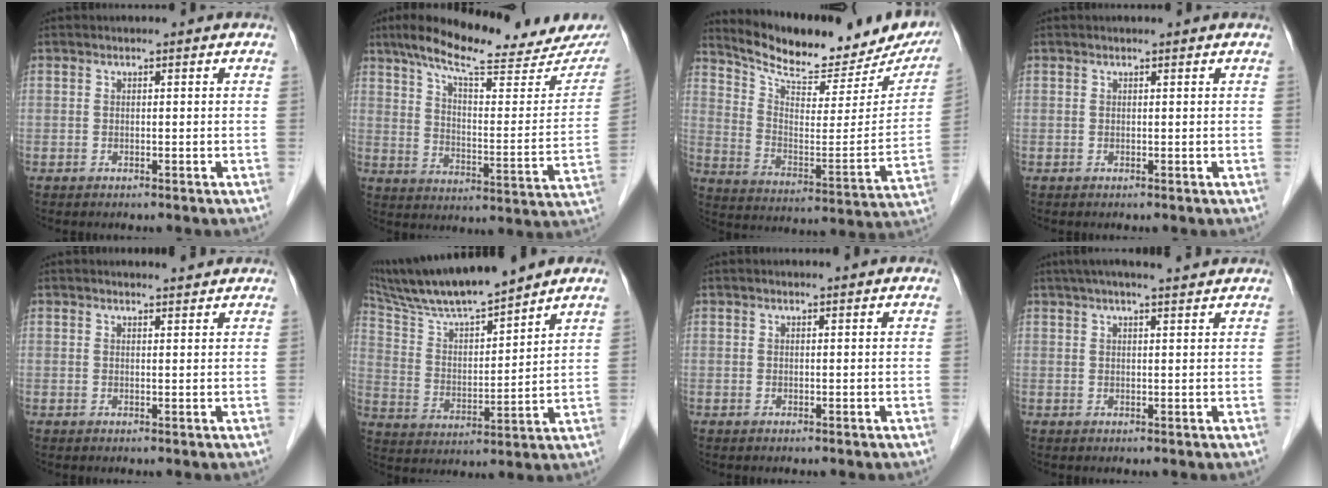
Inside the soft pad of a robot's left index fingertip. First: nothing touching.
{"total": 22.8, "force": [18.6, 3.5, 12.6], "torque": [-0.192, -0.009, 0.256]}
{"total": 21.3, "force": [19.4, 5.1, 7.1], "torque": [-0.113, -0.047, 0.270]}
{"total": 0.6, "force": [0.6, 0.0, 0.2], "torque": [-0.007, 0.005, 0.010]}
{"total": 2.4, "force": [2.4, 0.2, 0.4], "torque": [-0.012, 0.001, 0.031]}
{"total": 14.4, "force": [12.8, 0.7, 6.6], "torque": [-0.129, 0.012, 0.237]}
{"total": 1.2, "force": [1.1, 0.0, 0.4], "torque": [-0.009, 0.010, 0.017]}
{"total": 9.1, "force": [7.9, 0.2, 4.5], "torque": [-0.067, 0.026, 0.102]}